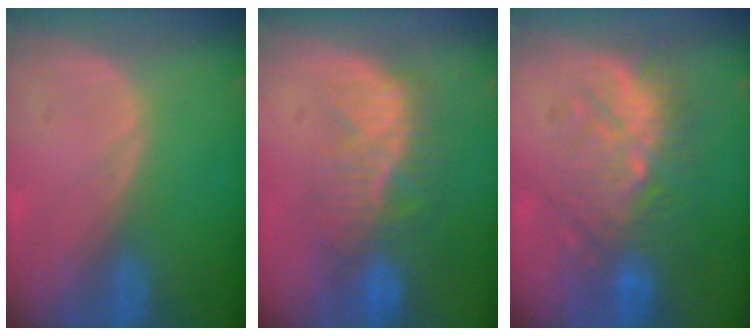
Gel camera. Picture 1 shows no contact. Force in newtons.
{"total": 10.0, "press": 8.7, "slide": 4.9}
{"total": 9.4, "press": 9.2, "slide": 1.9}